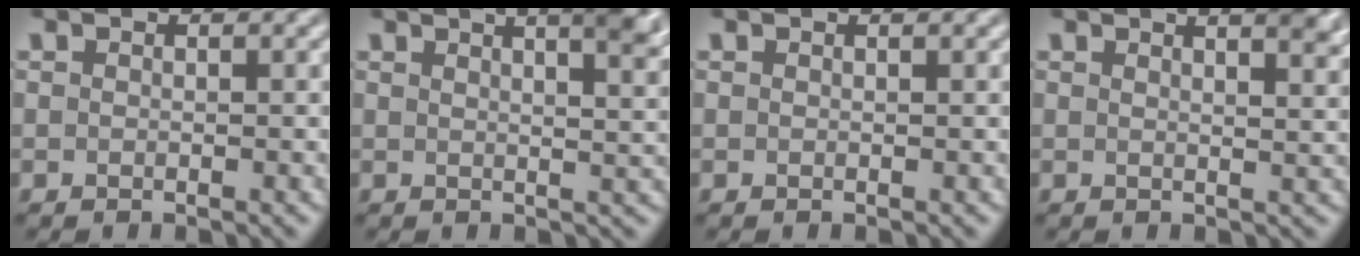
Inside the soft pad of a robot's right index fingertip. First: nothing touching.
{"total": 9.6, "force": [5.3, 3.3, 7.3], "torque": [-0.071, 0.021, 0.074]}
{"total": 0.0}
{"total": 4.8, "force": [3.0, 0.5, 3.7], "torque": [-0.034, 0.003, 0.047]}